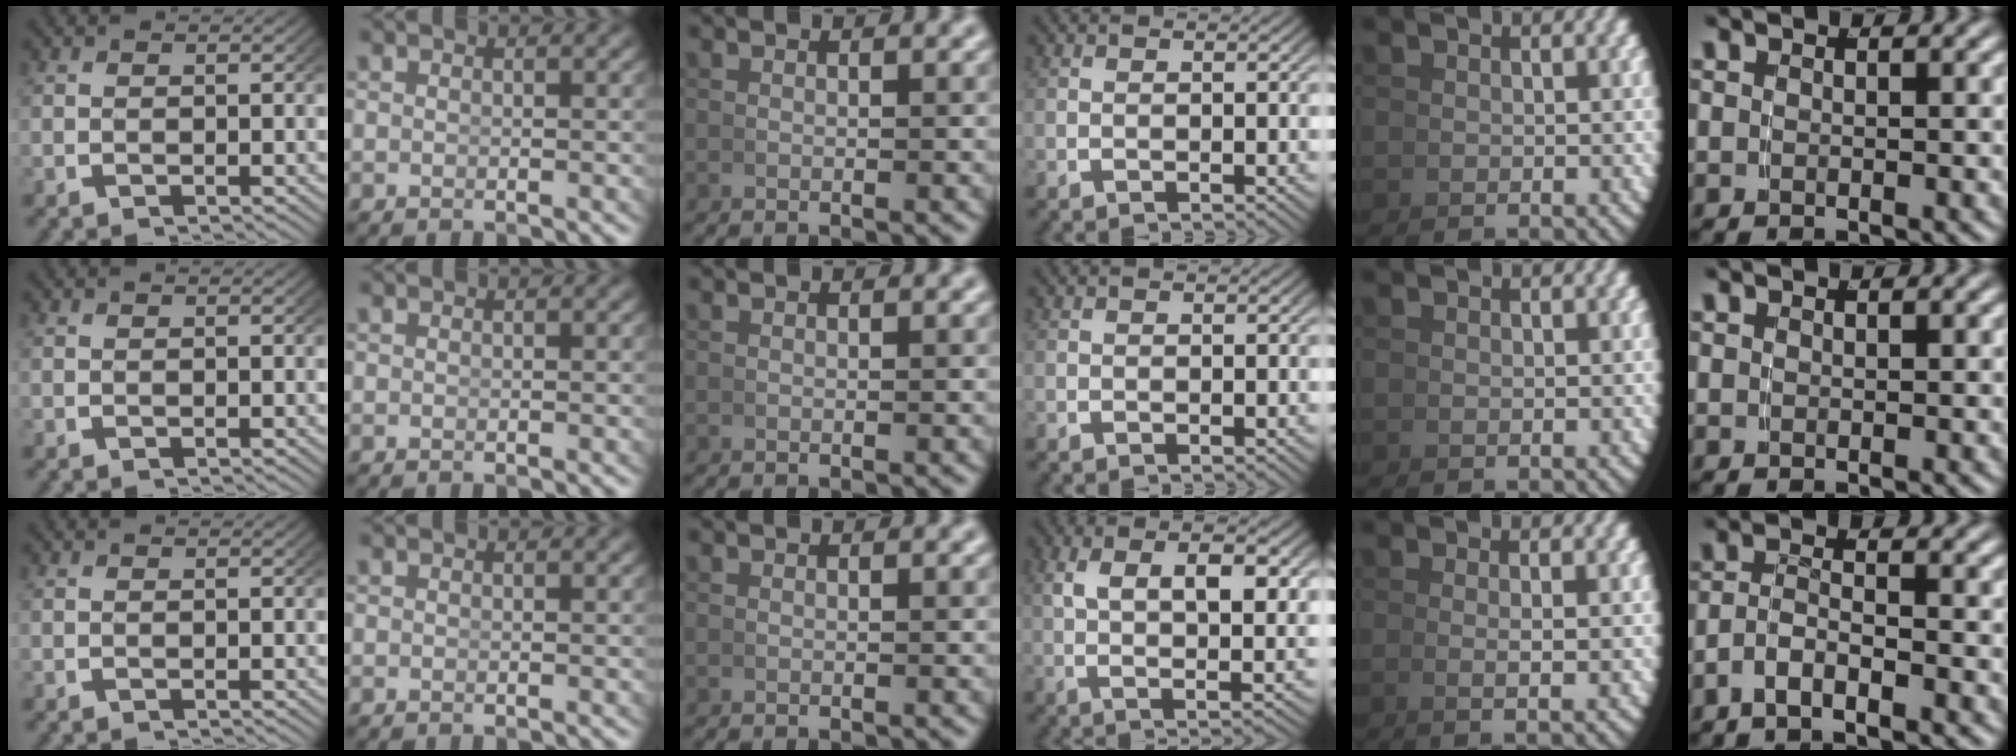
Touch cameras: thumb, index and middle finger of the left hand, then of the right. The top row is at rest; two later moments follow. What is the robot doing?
{"motion": "lift_and_place", "object": "hoodie"}